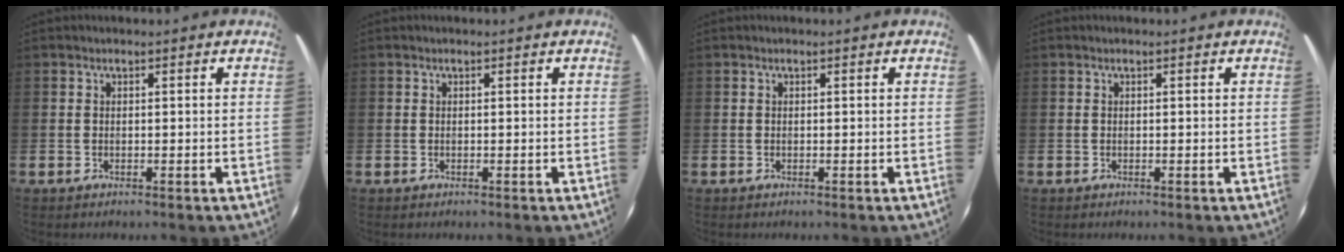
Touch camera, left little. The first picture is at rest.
{"total": 0.0}
{"total": 0.0}
{"total": 0.0}